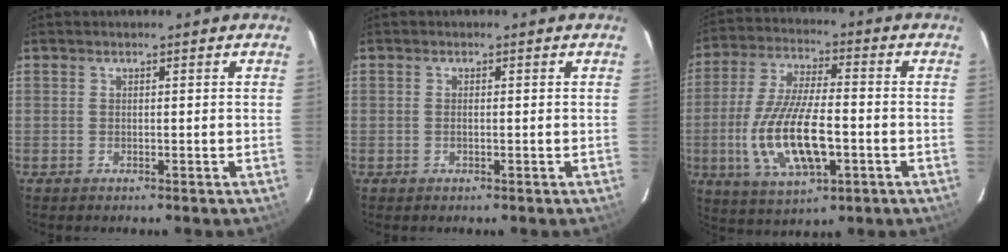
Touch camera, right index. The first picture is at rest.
{"total": 0.8, "force": [-0.1, 0.1, 0.8], "torque": [-0.017, 0.001, -0.003]}
{"total": 16.3, "force": [-4.0, 5.9, 14.7], "torque": [-0.306, -0.012, -0.067]}